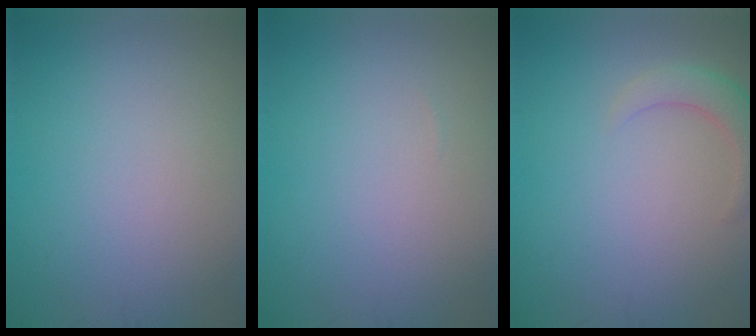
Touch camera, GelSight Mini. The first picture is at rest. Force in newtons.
{"total": 0.0}
{"total": 2.7, "press": 2.7, "slide": 0.3}